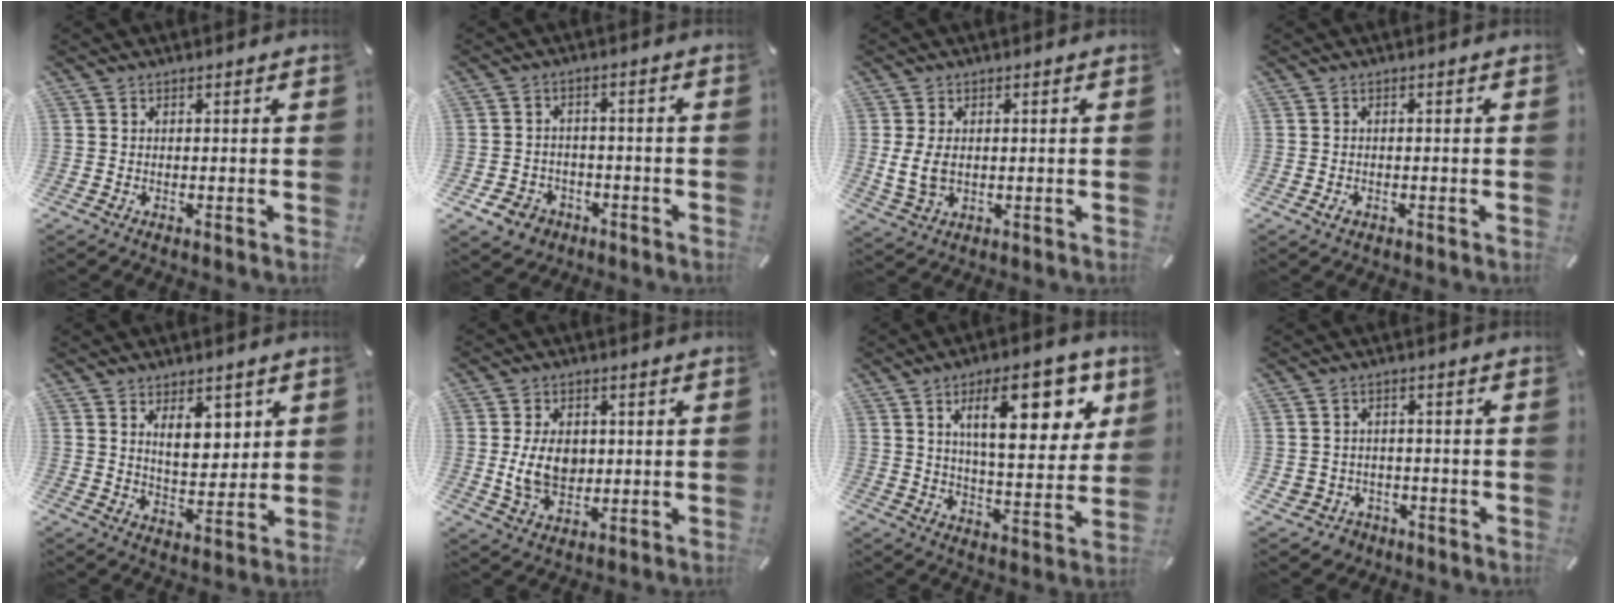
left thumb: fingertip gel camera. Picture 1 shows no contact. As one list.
[{"total": 5.7, "force": [-3.1, 4.6, 1.6], "torque": [-0.035, 0.021, -0.057]}, {"total": 5.5, "force": [0.4, 3.8, 4.0], "torque": [-0.088, 0.000, 0.004]}, {"total": 1.1, "force": [-0.5, 0.7, 0.6], "torque": [-0.011, 0.002, -0.010]}, {"total": 8.8, "force": [4.3, 5.0, 5.8], "torque": [-0.082, -0.014, 0.071]}, {"total": 9.6, "force": [0.3, 7.1, 6.5], "torque": [-0.131, -0.002, 0.003]}, {"total": 19.2, "force": [8.1, 7.7, 15.6], "torque": [-0.236, -0.015, 0.124]}, {"total": 3.9, "force": [-1.8, 3.5, 0.5], "torque": [-0.018, 0.008, -0.035]}]